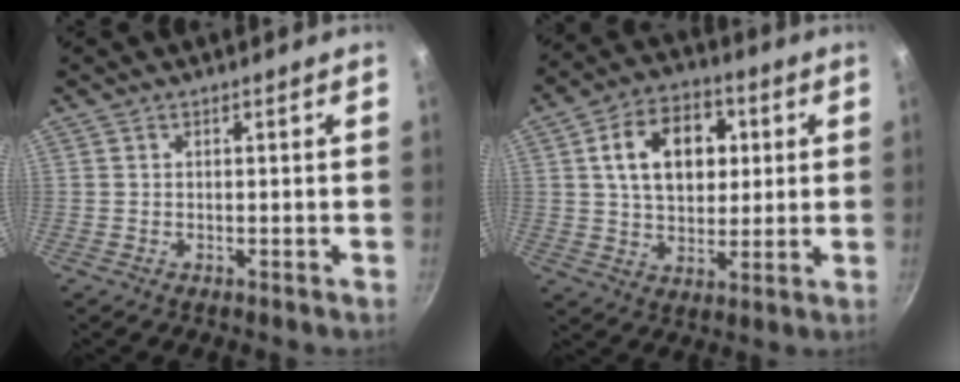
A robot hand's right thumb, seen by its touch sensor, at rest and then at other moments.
{"total": 15.1, "force": [3.4, 10.4, 10.4], "torque": [-0.131, 0.008, 0.048]}